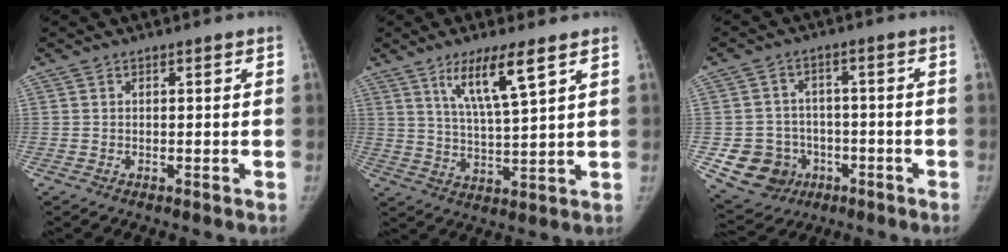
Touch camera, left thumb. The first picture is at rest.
{"total": 9.6, "force": [5.3, 1.1, 7.9], "torque": [-0.147, -0.033, 0.102]}
{"total": 10.6, "force": [-3.4, 9.6, 3.1], "torque": [-0.044, 0.023, -0.040]}